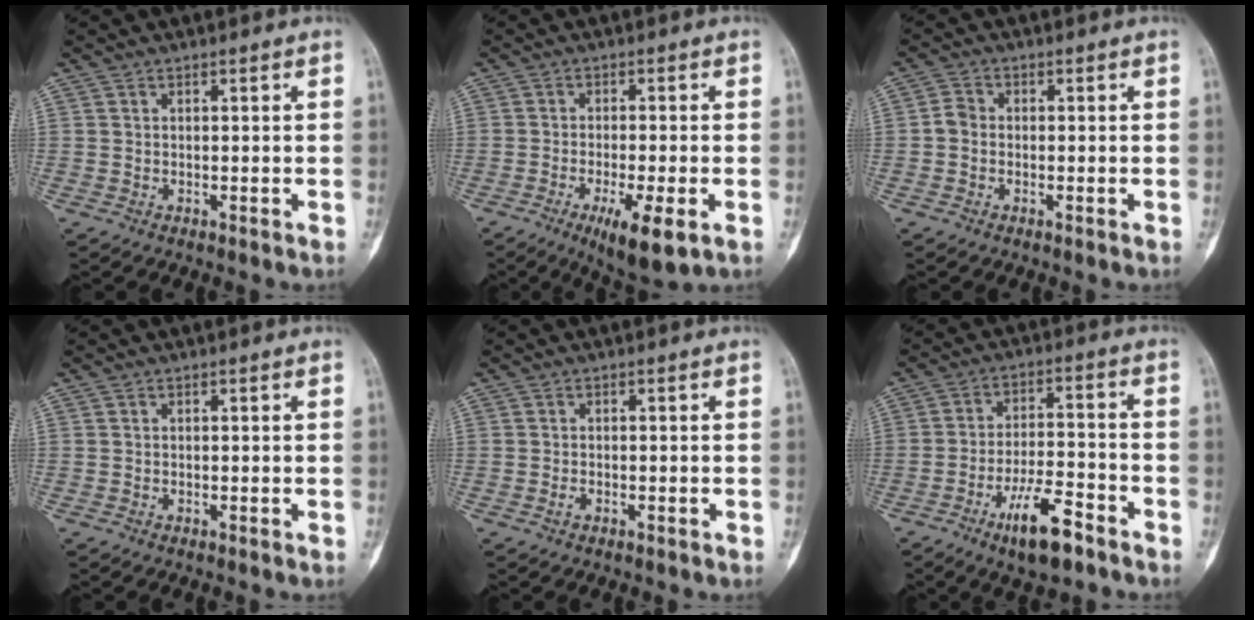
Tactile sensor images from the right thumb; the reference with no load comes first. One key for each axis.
{"total": 8.9, "fx": -3.7, "fy": 2.0, "fz": 7.9, "tx": -0.126, "ty": -0.012, "tz": -0.055}
{"total": 2.4, "fx": -0.6, "fy": 2.0, "fz": 1.2, "tx": -0.018, "ty": 0.006, "tz": -0.021}
{"total": 0.0}
{"total": 0.9, "fx": -0.5, "fy": 0.5, "fz": 0.6, "tx": -0.011, "ty": 0.006, "tz": -0.009}
{"total": 10.8, "fx": -6.5, "fy": 3.4, "fz": 7.9, "tx": -0.131, "ty": 0.041, "tz": -0.107}